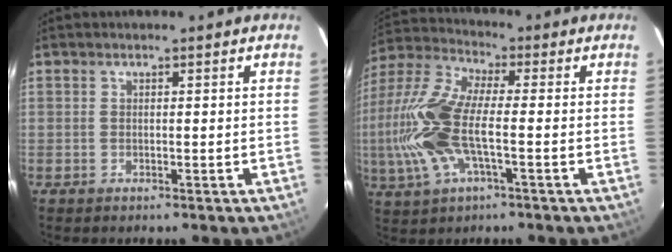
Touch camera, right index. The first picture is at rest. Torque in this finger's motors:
{"motor_torque": [1.37, -0.76, 1.06, 0.21]}